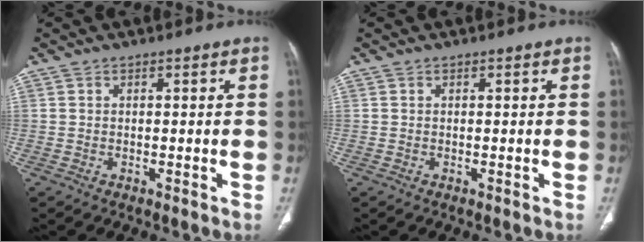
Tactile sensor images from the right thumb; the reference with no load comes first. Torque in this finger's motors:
{"motor_torque": [0.00, 0.00, 0.00, 0.00, 0.04]}